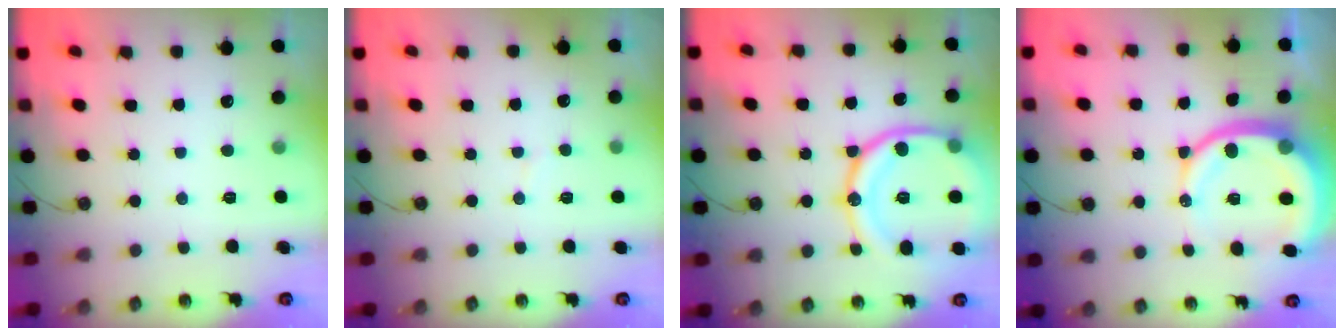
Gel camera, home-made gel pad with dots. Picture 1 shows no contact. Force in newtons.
{"total": 3.6, "press": 3.6, "slide": 0.4}
{"total": 21.9, "press": 21.7, "slide": 2.5}
{"total": 14.6, "press": 14.5, "slide": 1.7}